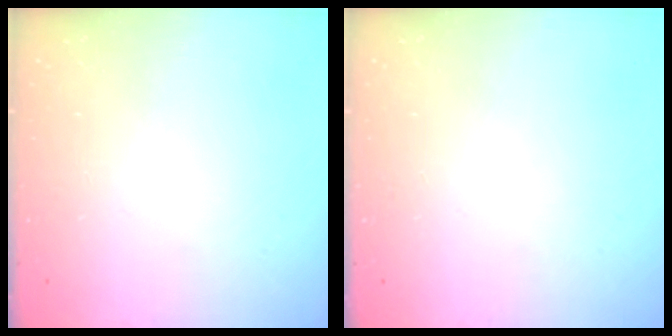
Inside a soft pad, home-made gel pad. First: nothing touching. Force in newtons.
{"total": 0.0}